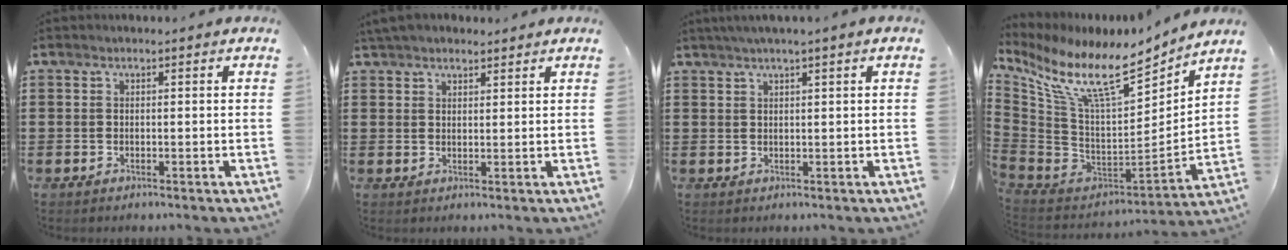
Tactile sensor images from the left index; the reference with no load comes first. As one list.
[{"total": 2.9, "force": [2.7, 0.8, 0.8], "torque": [-0.024, 0.001, 0.053]}, {"total": 1.7, "force": [1.1, -0.3, 1.2], "torque": [-0.023, -0.002, 0.021]}, {"total": 12.8, "force": [9.1, 2.5, 8.7], "torque": [-0.211, -0.074, 0.151]}]